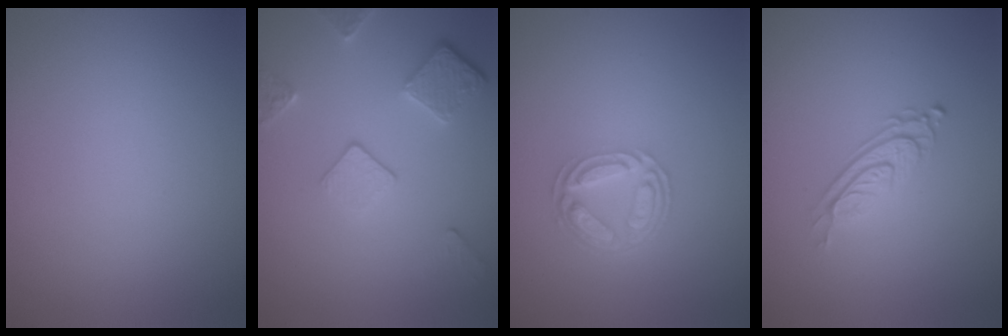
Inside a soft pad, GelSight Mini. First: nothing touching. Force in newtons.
{"total": 3.7, "press": 2.8, "slide": 2.4}
{"total": 4.3, "press": 3.2, "slide": 2.8}
{"total": 3.1, "press": 1.9, "slide": 2.4}